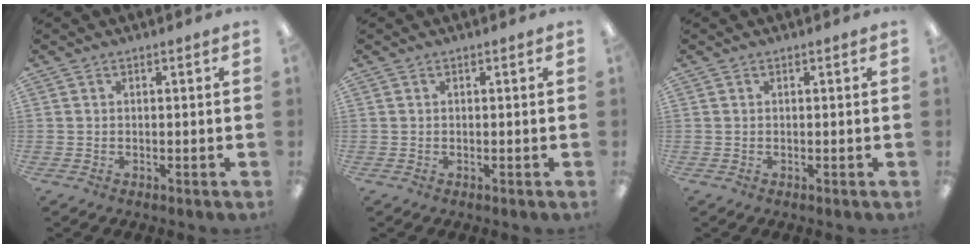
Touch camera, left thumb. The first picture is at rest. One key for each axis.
{"total": 0.0}
{"total": 0.0}